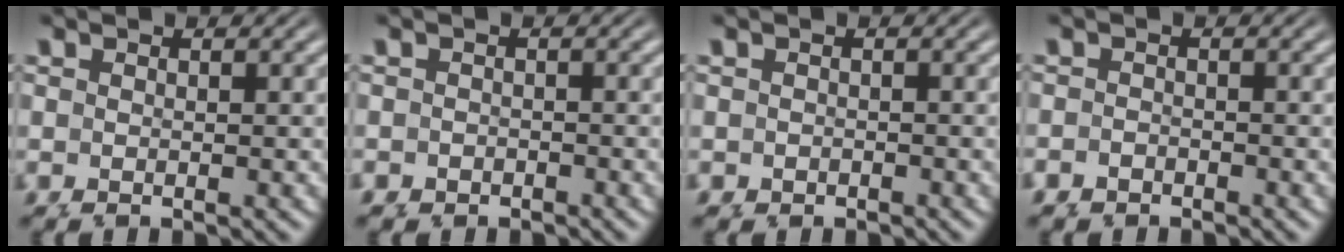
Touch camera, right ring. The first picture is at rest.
{"total": 1.1, "force": [-0.7, 0.4, -0.7], "torque": [0.016, -0.003, -0.011]}
{"total": 0.8, "force": [-0.4, 0.3, -0.6], "torque": [0.013, -0.001, -0.006]}
{"total": 1.0, "force": [-0.7, 0.0, -0.6], "torque": [0.016, 0.000, -0.015]}